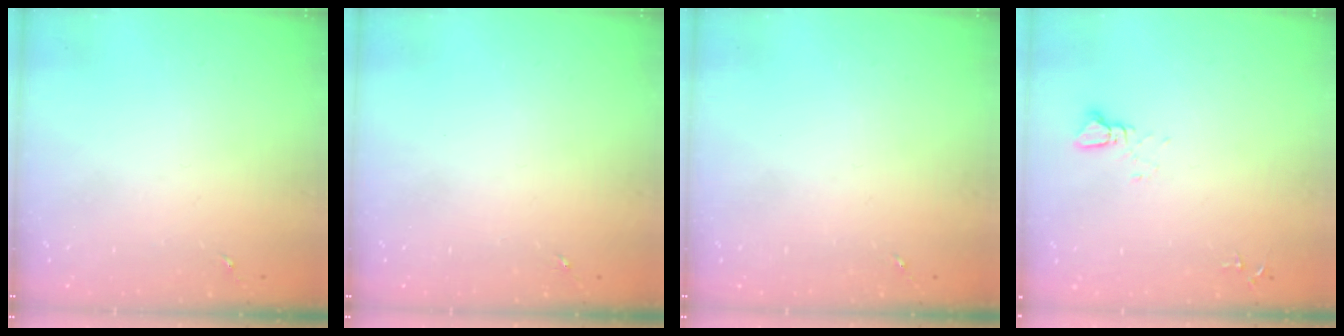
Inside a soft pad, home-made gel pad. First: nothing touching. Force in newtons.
{"total": 0.0}
{"total": 0.0}
{"total": 2.2, "press": 2.2, "slide": 0.1}